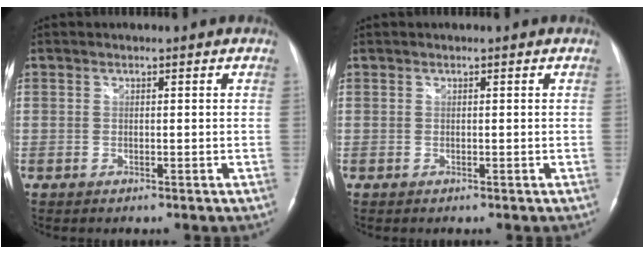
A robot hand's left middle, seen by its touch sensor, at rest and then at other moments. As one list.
[{"total": 0.0}]